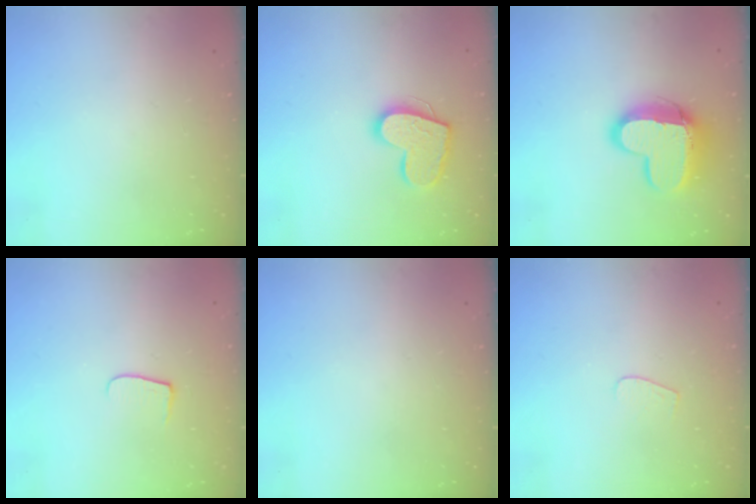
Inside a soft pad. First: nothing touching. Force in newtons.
{"total": 14.6, "press": 14.6, "slide": 1.1}
{"total": 14.2, "press": 14.2, "slide": 1.1}
{"total": 6.0, "press": 6.0, "slide": 0.6}
{"total": 0.0}
{"total": 3.7, "press": 3.7, "slide": 0.3}